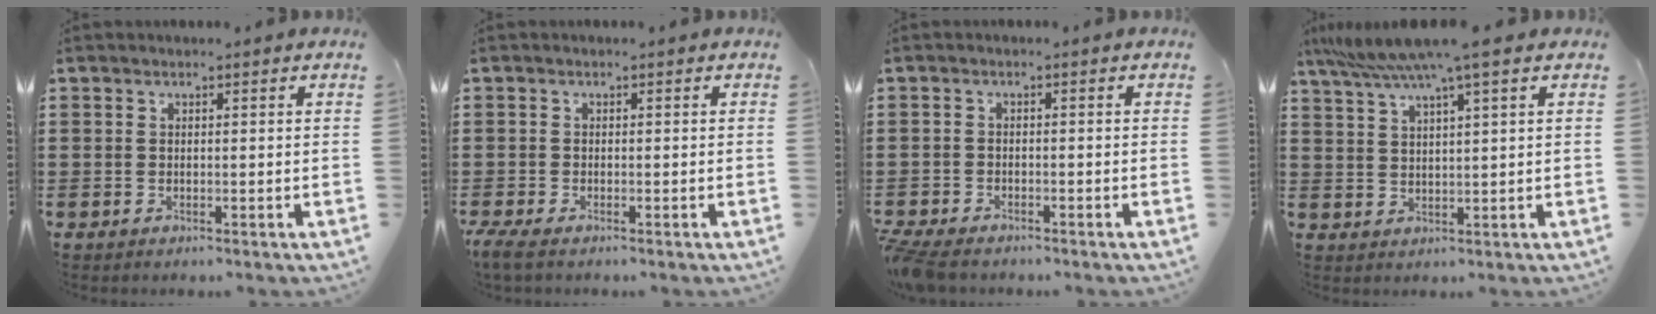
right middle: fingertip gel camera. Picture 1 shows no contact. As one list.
[{"total": 1.2, "force": [-0.8, 0.1, 0.9], "torque": [-0.024, -0.008, -0.015]}, {"total": 2.4, "force": [-2.2, 0.5, 0.6], "torque": [-0.034, -0.006, -0.053]}, {"total": 6.0, "force": [4.3, -0.8, 4.2], "torque": [-0.092, -0.012, 0.073]}]